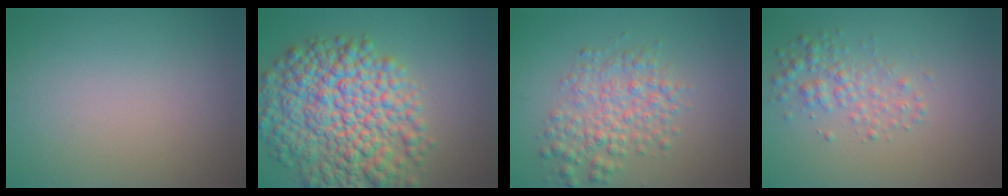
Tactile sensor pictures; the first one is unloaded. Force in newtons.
{"total": 11.1, "press": 11.1, "slide": 0.4}
{"total": 4.2, "press": 4.2, "slide": 0.1}
{"total": 2.6, "press": 2.6, "slide": 0.0}